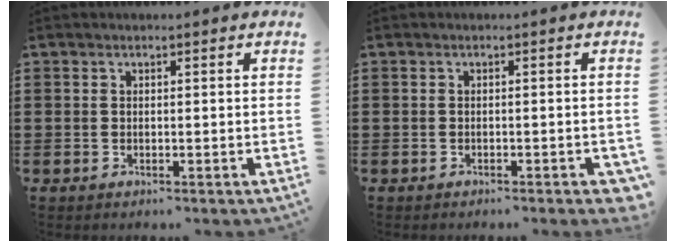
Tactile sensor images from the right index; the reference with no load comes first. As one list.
[{"total": 1.0, "force": [-0.7, 0.2, 0.7], "torque": [-0.015, -0.002, -0.012]}]